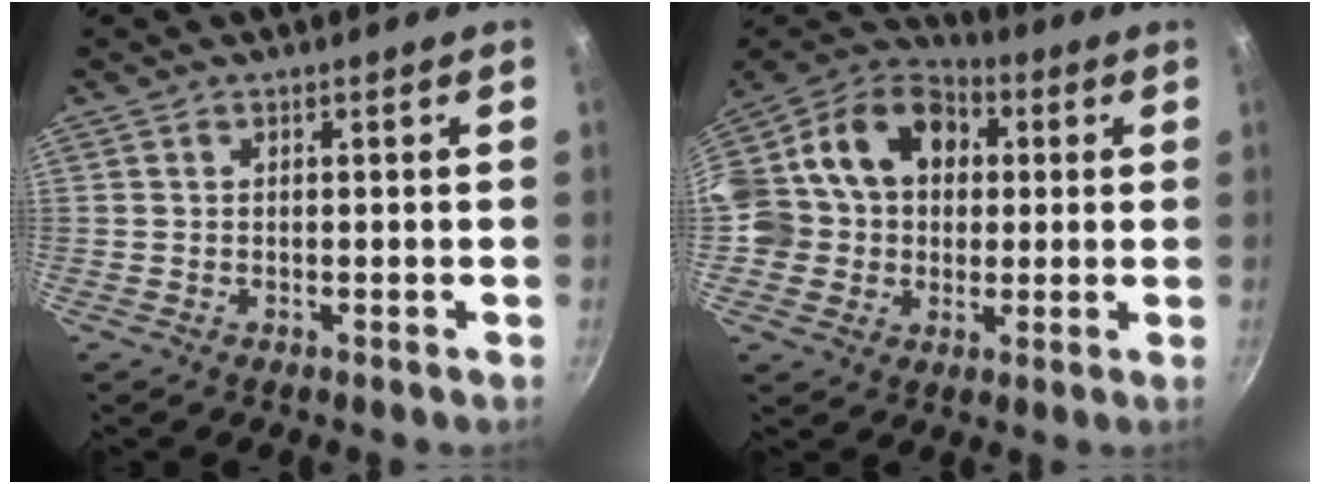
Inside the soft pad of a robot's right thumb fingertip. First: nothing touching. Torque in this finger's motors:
{"motor_torque": [1.16, 1.47, 0.69, -0.52, 0.34]}